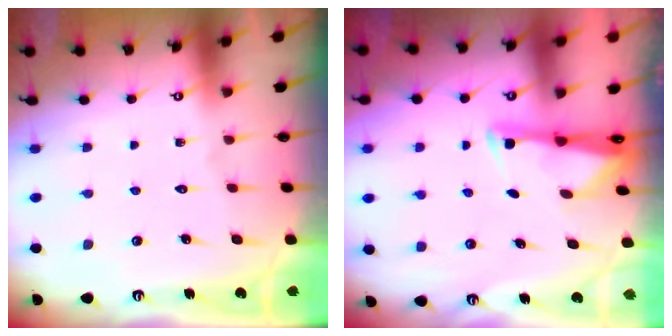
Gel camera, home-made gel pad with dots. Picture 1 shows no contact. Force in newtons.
{"total": 2.7, "press": 2.7, "slide": 0.4}